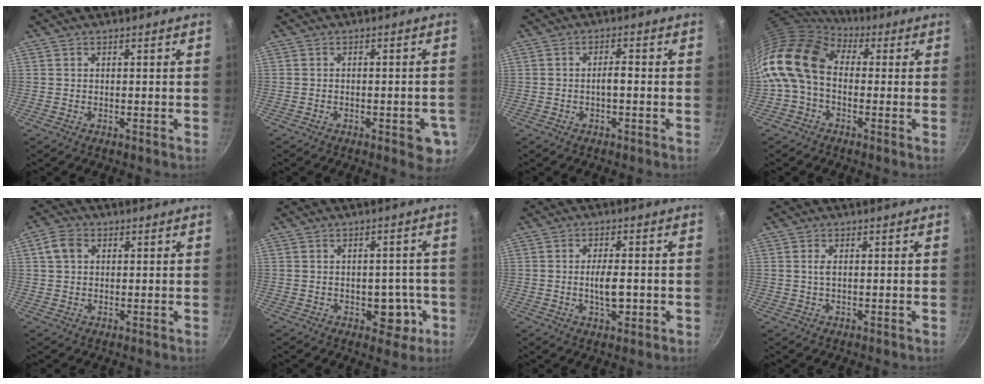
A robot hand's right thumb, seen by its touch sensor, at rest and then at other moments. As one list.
[{"total": 6.2, "force": [-2.3, 2.4, 5.2], "torque": [-0.045, 0.005, -0.026]}, {"total": 2.3, "force": [-0.7, 0.7, 2.0], "torque": [-0.034, 0.016, -0.011]}, {"total": 15.3, "force": [0.3, 10.9, 10.8], "torque": [-0.203, 0.030, -0.016]}, {"total": 4.3, "force": [1.1, 3.2, 2.5], "torque": [-0.042, 0.007, 0.015]}, {"total": 6.1, "force": [-1.9, 4.3, 4.0], "torque": [-0.014, 0.015, -0.019]}, {"total": 5.4, "force": [-0.9, 2.3, 4.8], "torque": [-0.070, 0.007, -0.014]}, {"total": 1.5, "force": [0.2, 0.7, 1.4], "torque": [-0.028, 0.001, 0.004]}]